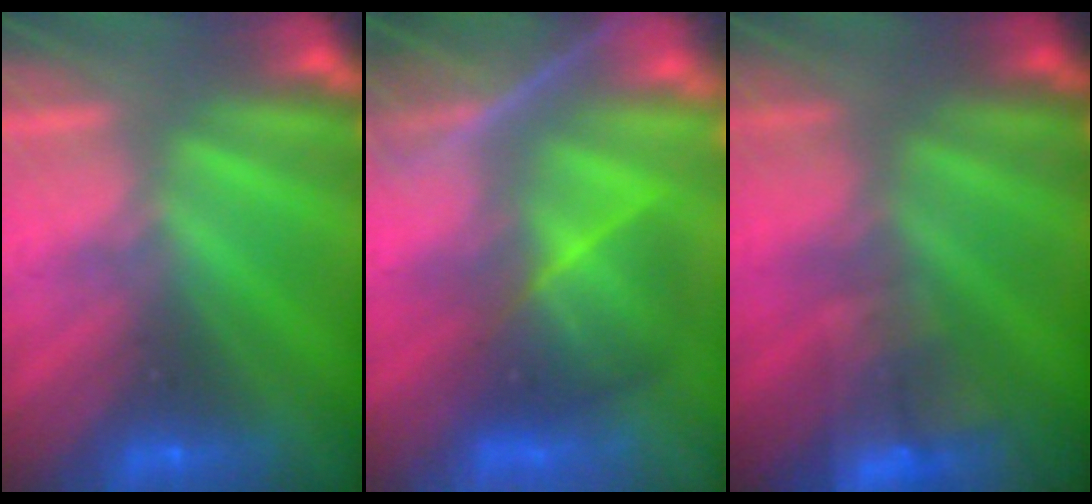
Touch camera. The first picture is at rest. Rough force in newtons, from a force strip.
{"total": 8.3}
{"total": 3.5}